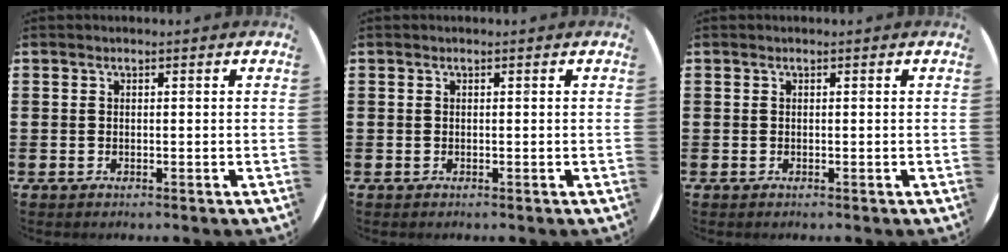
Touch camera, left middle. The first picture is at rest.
{"total": 0.0}
{"total": 0.0}